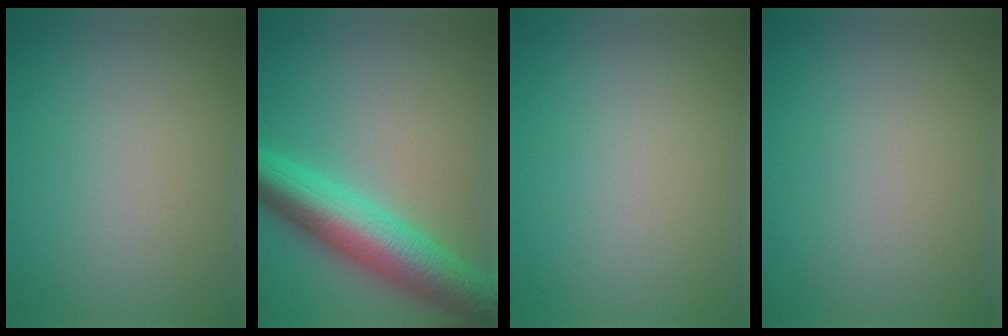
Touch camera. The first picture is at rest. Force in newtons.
{"total": 8.8, "press": 8.8, "slide": 0.0}
{"total": 0.0}
{"total": 0.0}